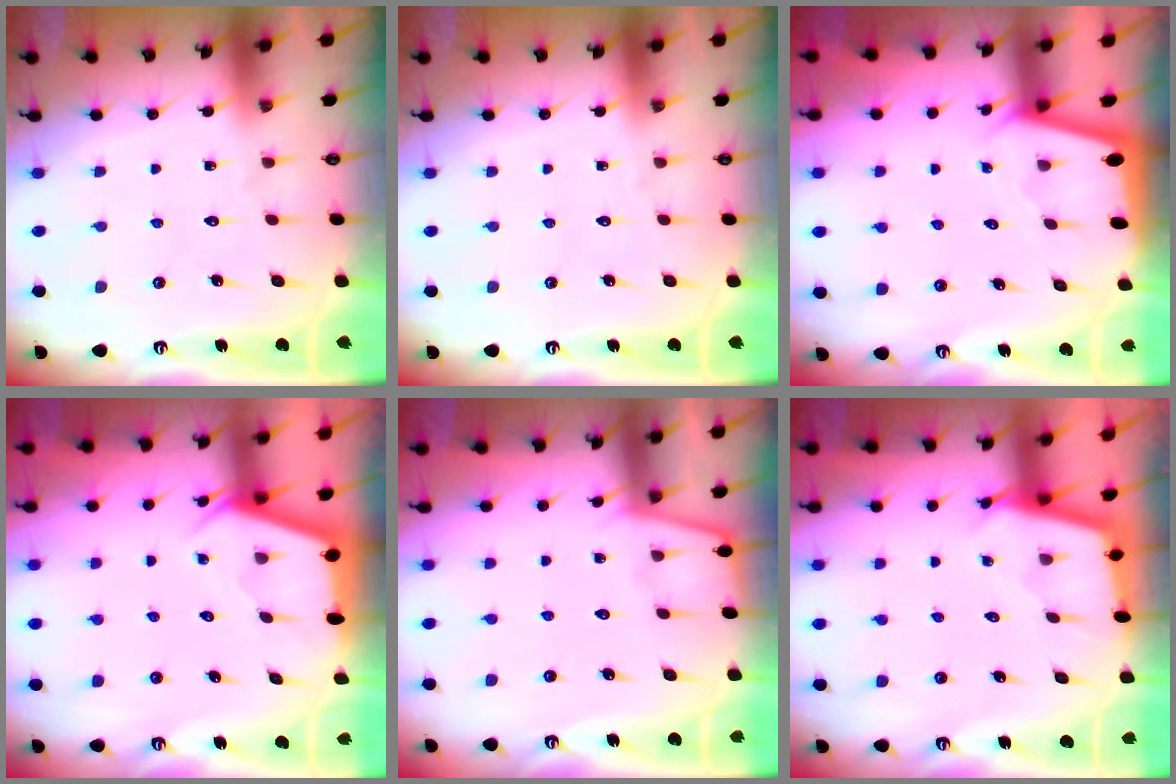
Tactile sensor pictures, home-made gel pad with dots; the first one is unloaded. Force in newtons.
{"total": 0.0}
{"total": 1.9, "press": 1.9, "slide": 0.1}
{"total": 2.9, "press": 2.9, "slide": 0.4}
{"total": 2.4, "press": 2.4, "slide": 0.4}
{"total": 2.3, "press": 2.3, "slide": 0.2}